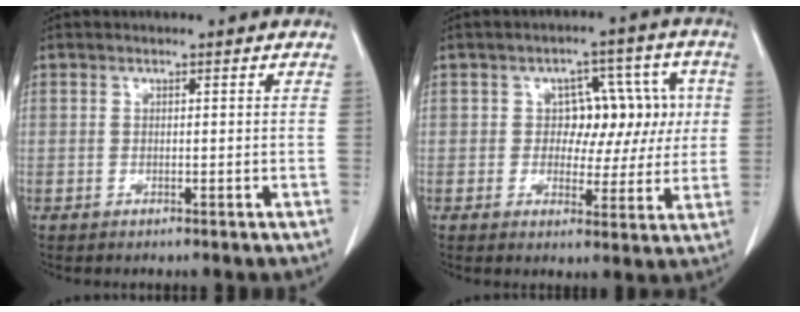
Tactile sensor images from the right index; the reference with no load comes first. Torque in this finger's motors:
{"motor_torque": [0.03, 0.18, 0.05, 0.02]}